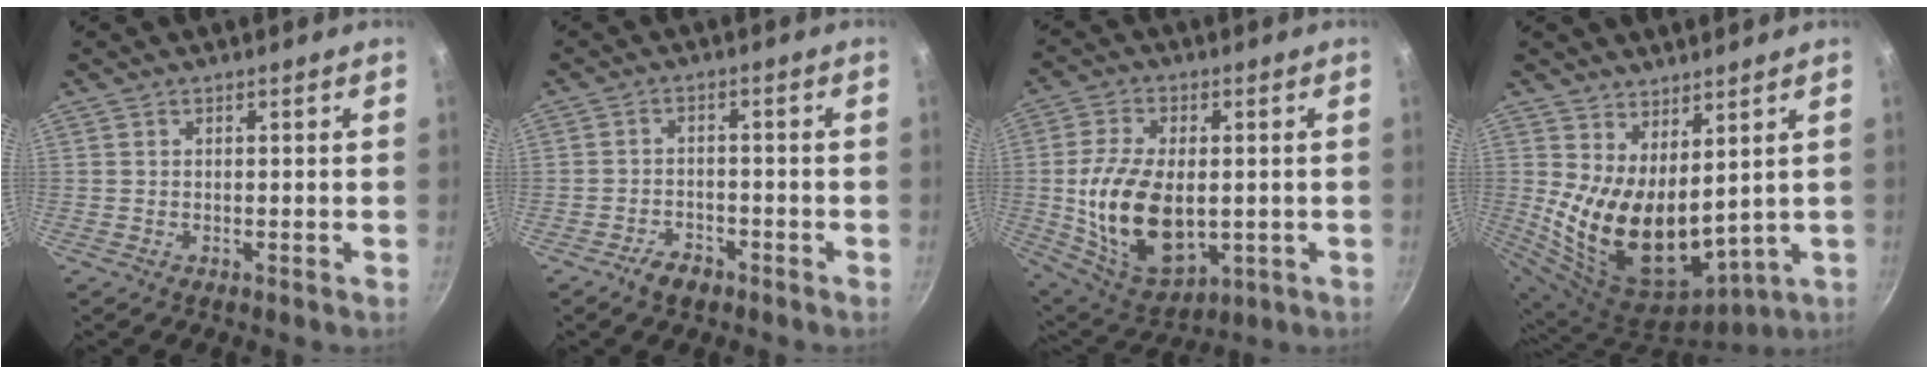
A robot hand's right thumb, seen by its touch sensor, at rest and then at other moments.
{"total": 4.1, "force": [-2.9, 2.3, 1.8], "torque": [-0.025, 0.027, -0.047]}
{"total": 18.1, "force": [-0.9, 10.7, 14.5], "torque": [-0.251, -0.008, 0.001]}
{"total": 16.0, "force": [3.7, 8.8, 12.8], "torque": [-0.209, -0.053, 0.094]}